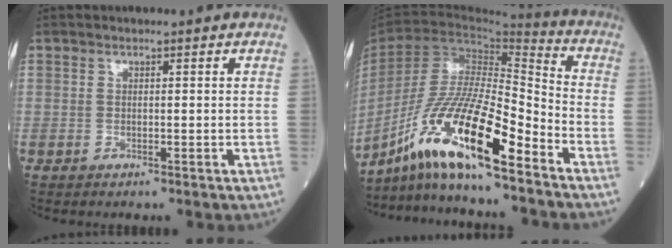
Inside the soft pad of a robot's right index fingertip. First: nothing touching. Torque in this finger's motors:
{"motor_torque": [1.03, -1.06, 0.52, 0.21]}